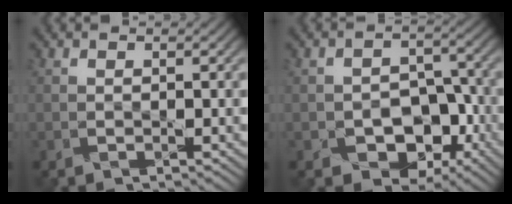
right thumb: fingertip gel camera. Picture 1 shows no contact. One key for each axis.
{"total": 7.7, "fx": -3.7, "fy": 5.5, "fz": 4.0, "tx": -0.054, "ty": 0.000, "tz": -0.055}